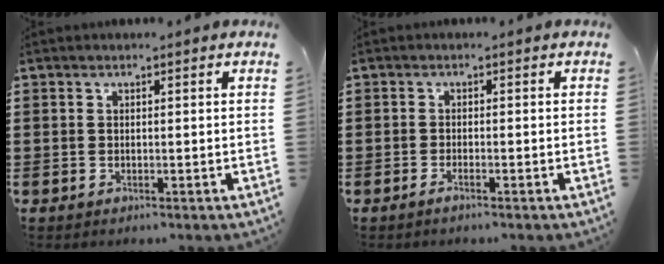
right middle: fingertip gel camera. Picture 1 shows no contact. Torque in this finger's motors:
{"motor_torque": [-0.20, 0.67, -0.02, -0.01]}